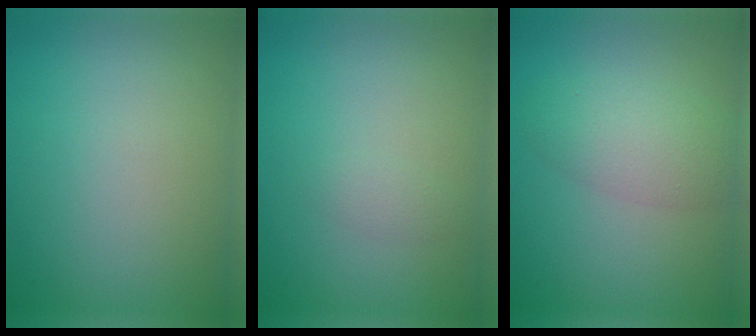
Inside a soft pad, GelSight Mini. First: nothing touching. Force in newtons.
{"total": 0.9, "press": 0.9, "slide": 0.0}
{"total": 3.8, "press": 3.8, "slide": 0.2}